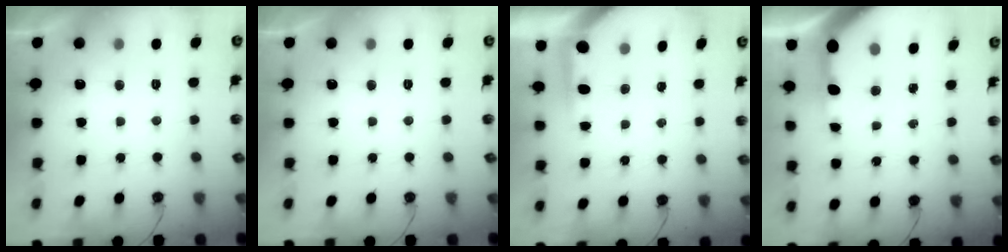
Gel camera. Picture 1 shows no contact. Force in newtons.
{"total": 0.0}
{"total": 3.8, "press": 3.8, "slide": 0.3}
{"total": 9.0, "press": 8.9, "slide": 1.0}